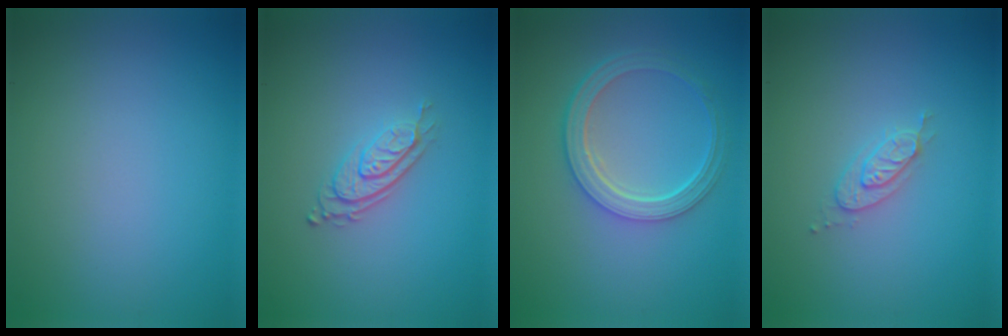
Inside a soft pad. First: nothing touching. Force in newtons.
{"total": 2.8, "press": 2.0, "slide": 2.1}
{"total": 4.8, "press": 3.6, "slide": 3.1}
{"total": 2.0, "press": 2.0, "slide": 0.4}